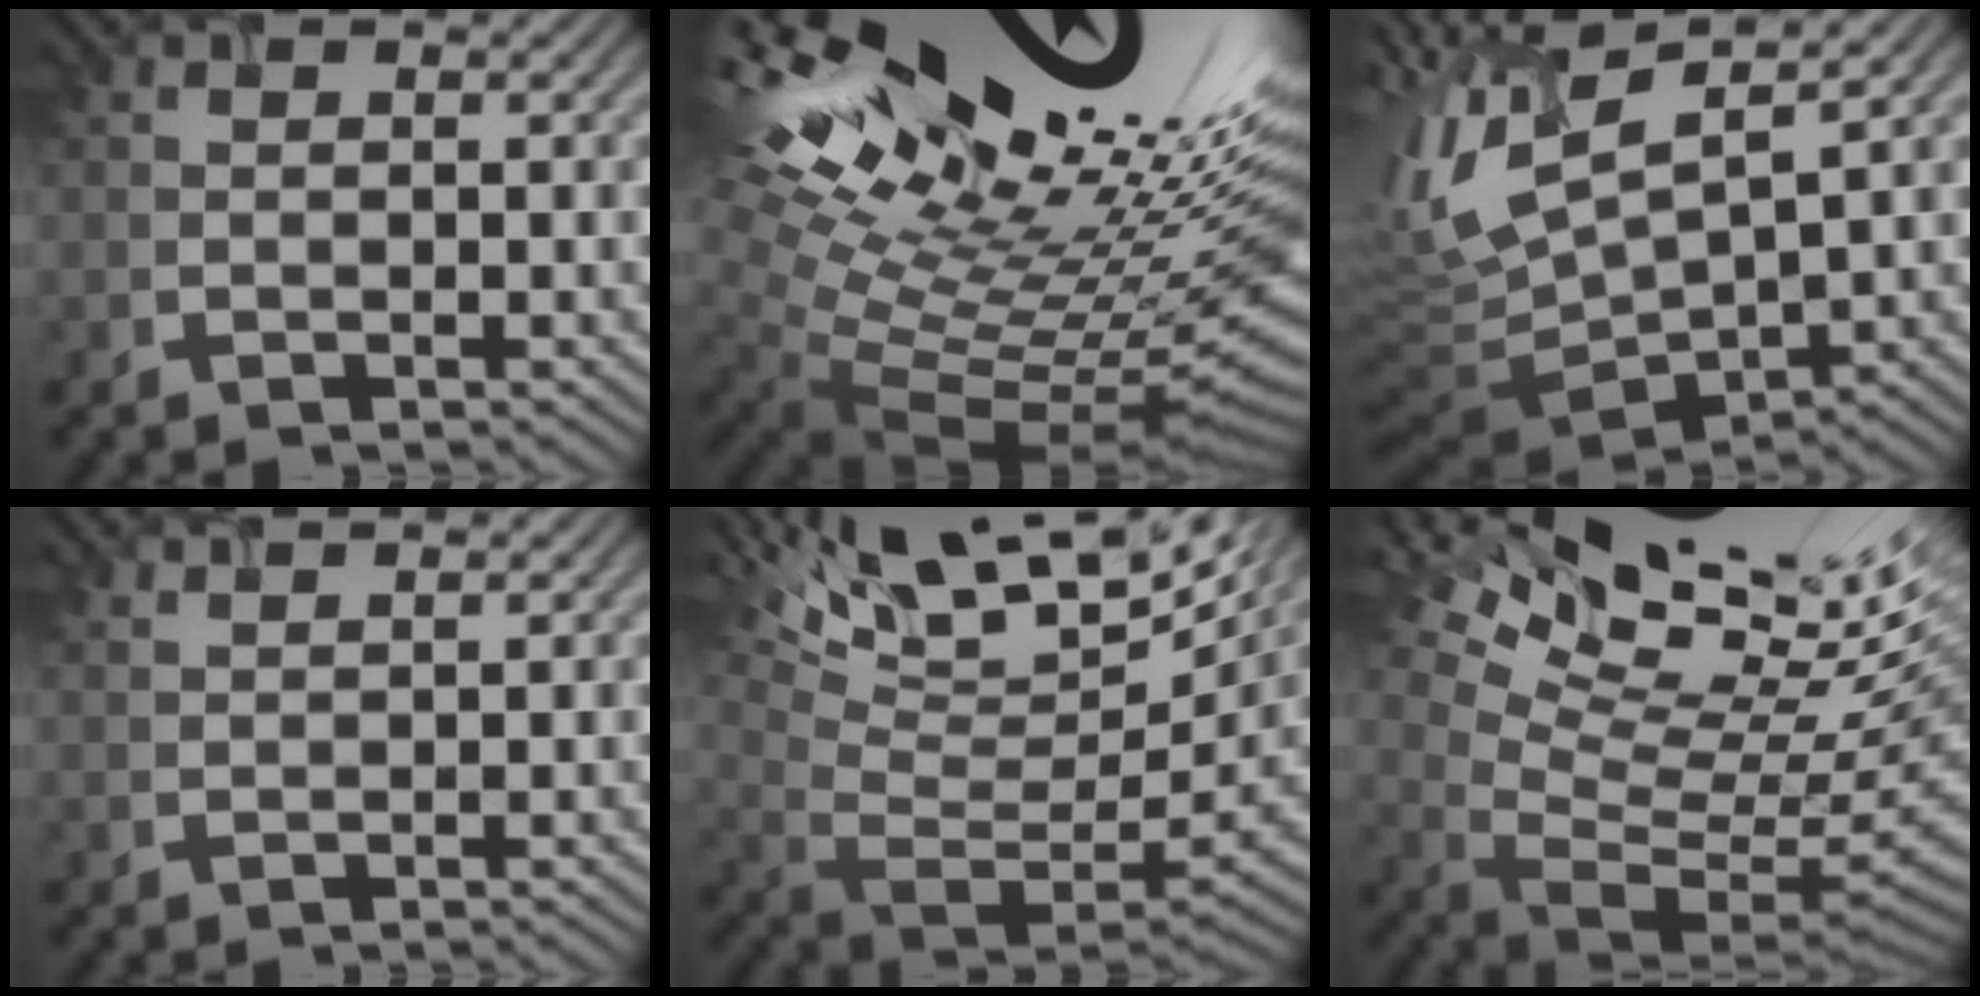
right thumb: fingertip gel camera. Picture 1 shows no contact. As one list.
[{"total": 19.3, "force": [9.0, 8.6, 14.7], "torque": [-0.262, 0.017, 0.191]}, {"total": 12.2, "force": [2.4, 4.2, 11.2], "torque": [-0.275, 0.023, 0.057]}, {"total": 2.0, "force": [2.0, -0.3, 0.1], "torque": [-0.013, 0.006, 0.042]}, {"total": 16.8, "force": [10.0, 5.8, 12.2], "torque": [-0.248, 0.015, 0.176]}, {"total": 17.3, "force": [9.9, 7.8, 11.9], "torque": [-0.202, 0.040, 0.216]}]